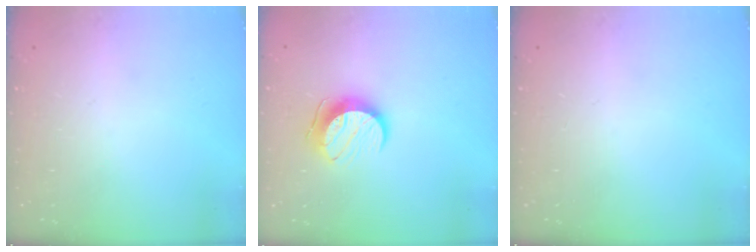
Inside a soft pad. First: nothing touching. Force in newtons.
{"total": 10.0, "press": 10.0, "slide": 0.3}
{"total": 0.0}